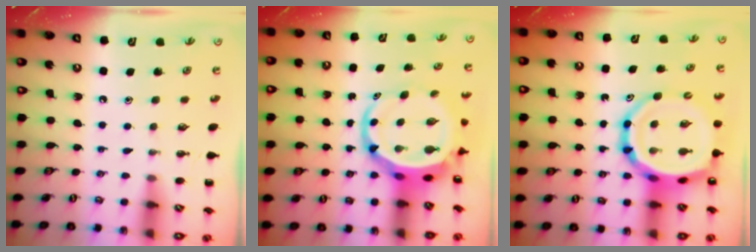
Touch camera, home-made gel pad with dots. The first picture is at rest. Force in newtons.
{"total": 8.5, "press": 8.0, "slide": 2.9}
{"total": 17.0, "press": 16.4, "slide": 4.5}